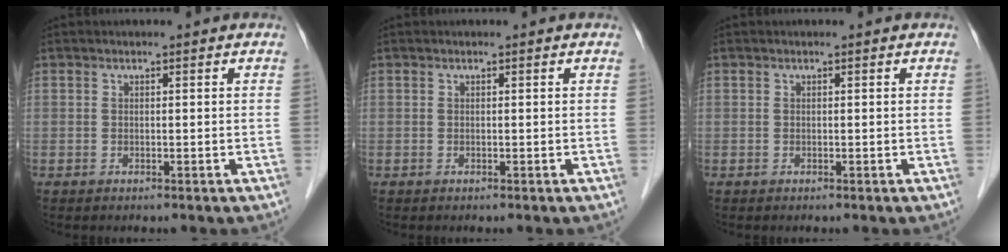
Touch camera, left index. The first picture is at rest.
{"total": 0.0}
{"total": 0.0}